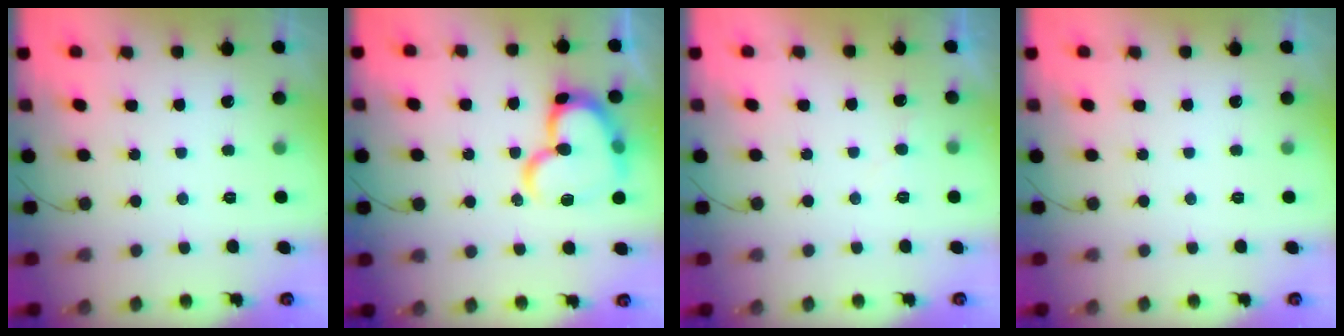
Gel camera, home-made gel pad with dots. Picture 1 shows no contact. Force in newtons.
{"total": 19.1, "press": 19.0, "slide": 2.0}
{"total": 3.3, "press": 3.3, "slide": 0.3}
{"total": 0.0}